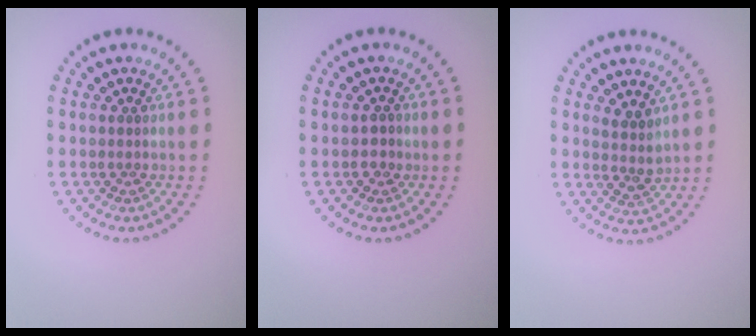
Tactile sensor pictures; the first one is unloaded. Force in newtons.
{"total": 0.9, "press": 0.8, "slide": 0.3}
{"total": 1.9, "press": 1.5, "slide": 1.1}